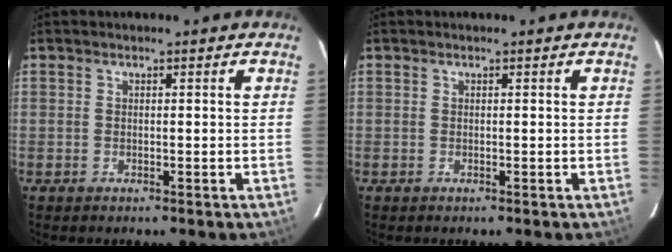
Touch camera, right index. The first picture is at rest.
{"total": 0.0}